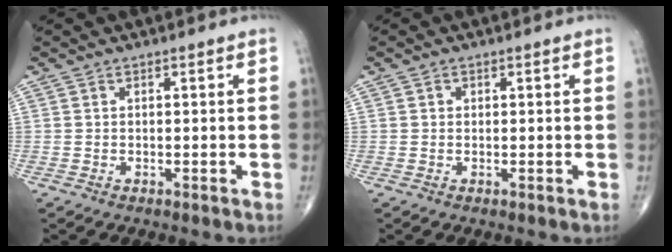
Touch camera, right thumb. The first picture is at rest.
{"total": 0.7, "force": [0.1, 0.6, 0.2], "torque": [0.000, 0.001, 0.002]}